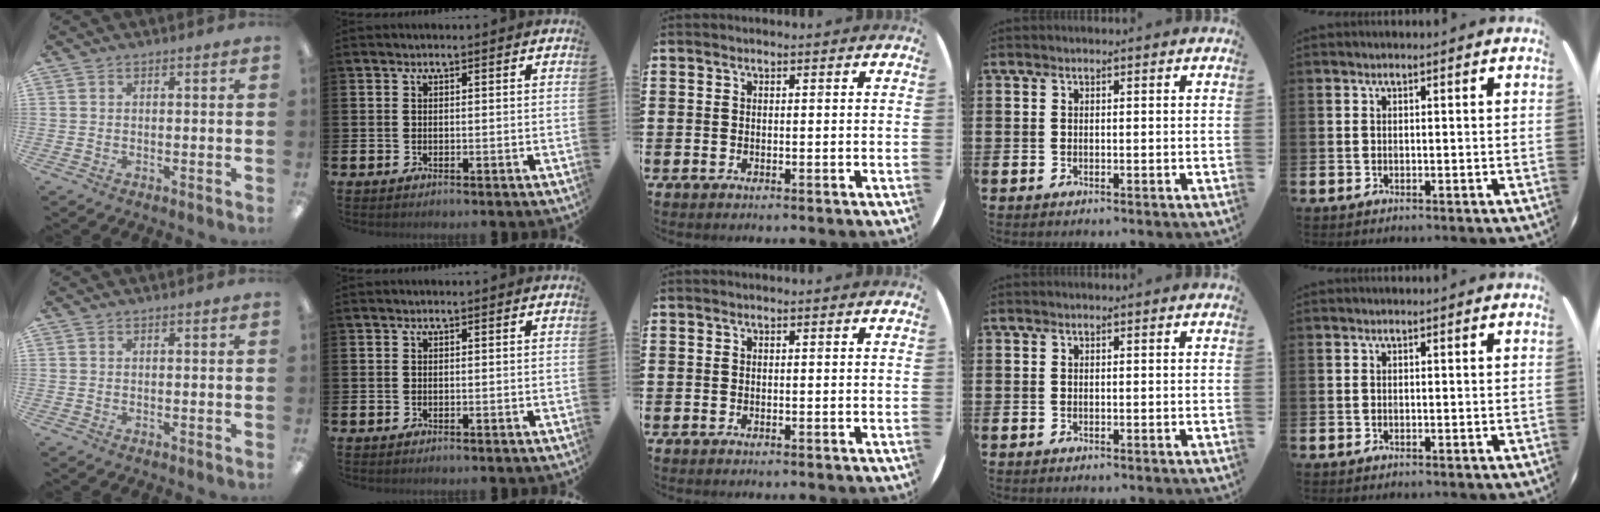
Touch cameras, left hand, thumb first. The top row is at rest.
{}